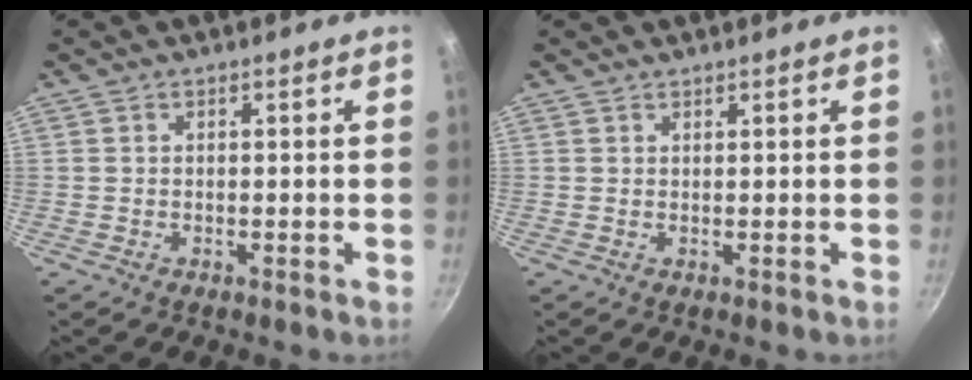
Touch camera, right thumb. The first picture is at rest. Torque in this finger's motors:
{"motor_torque": [0.30, -0.04, 0.19, 0.02, -0.03]}